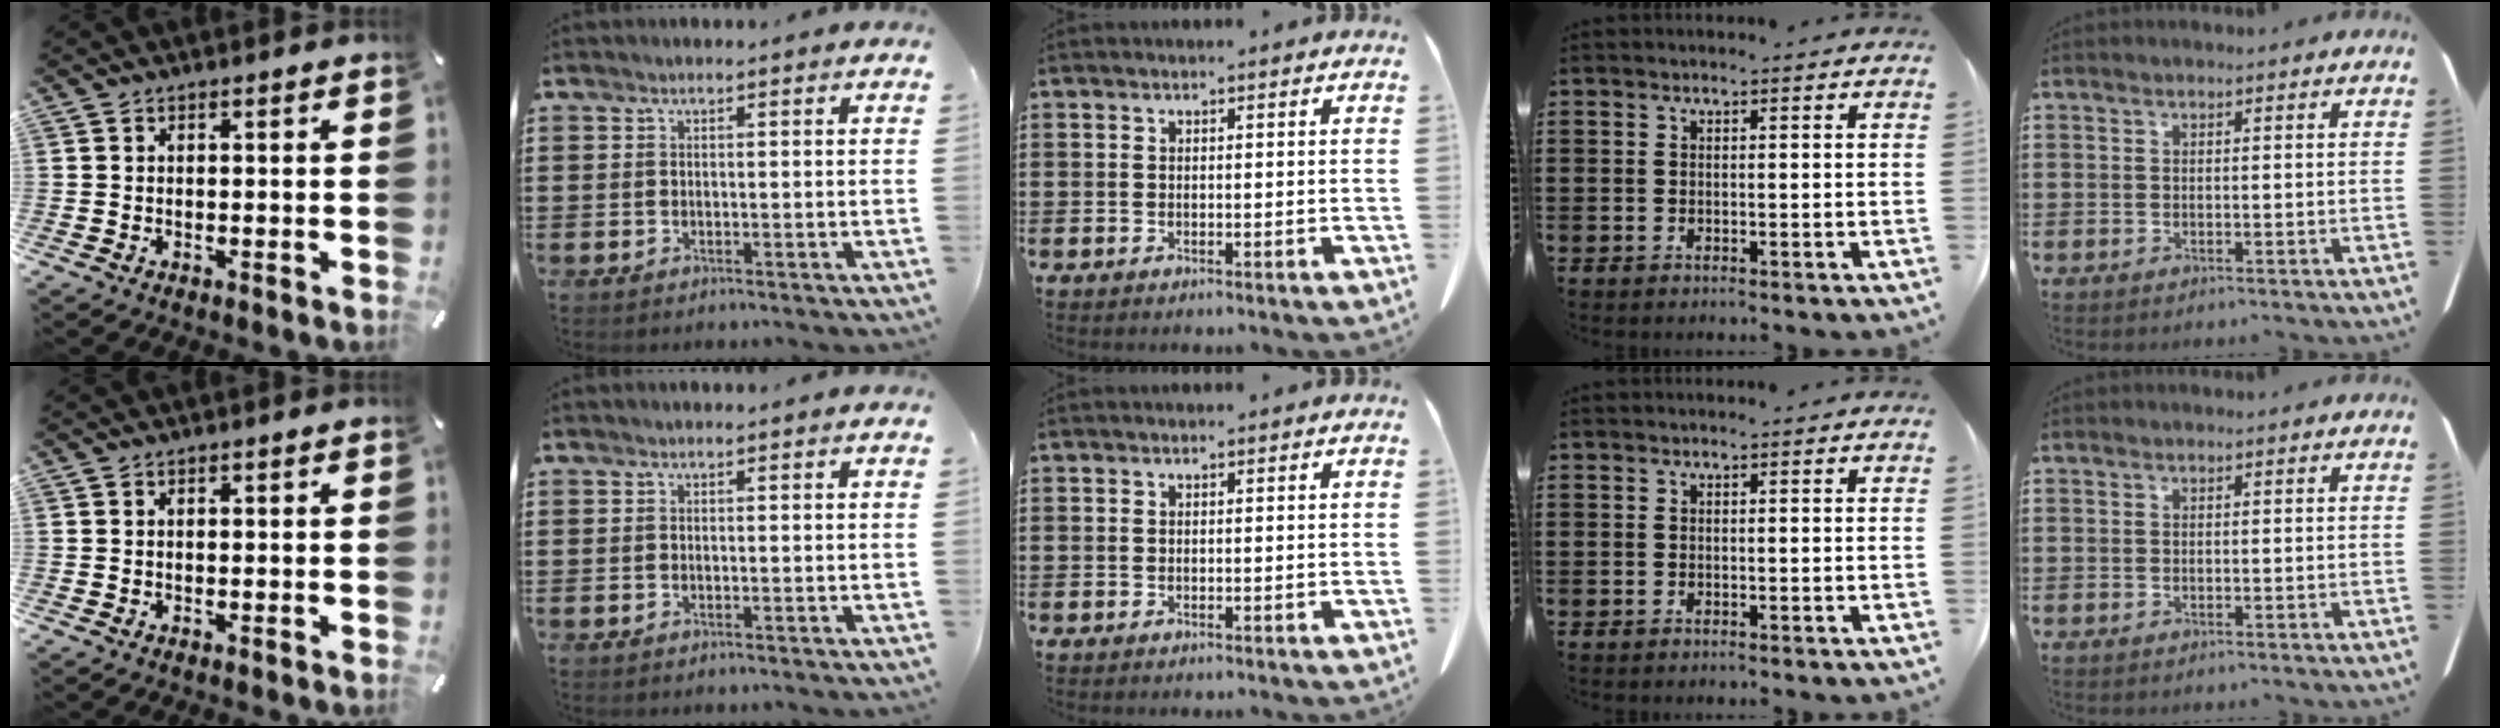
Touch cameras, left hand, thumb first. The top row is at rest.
{}